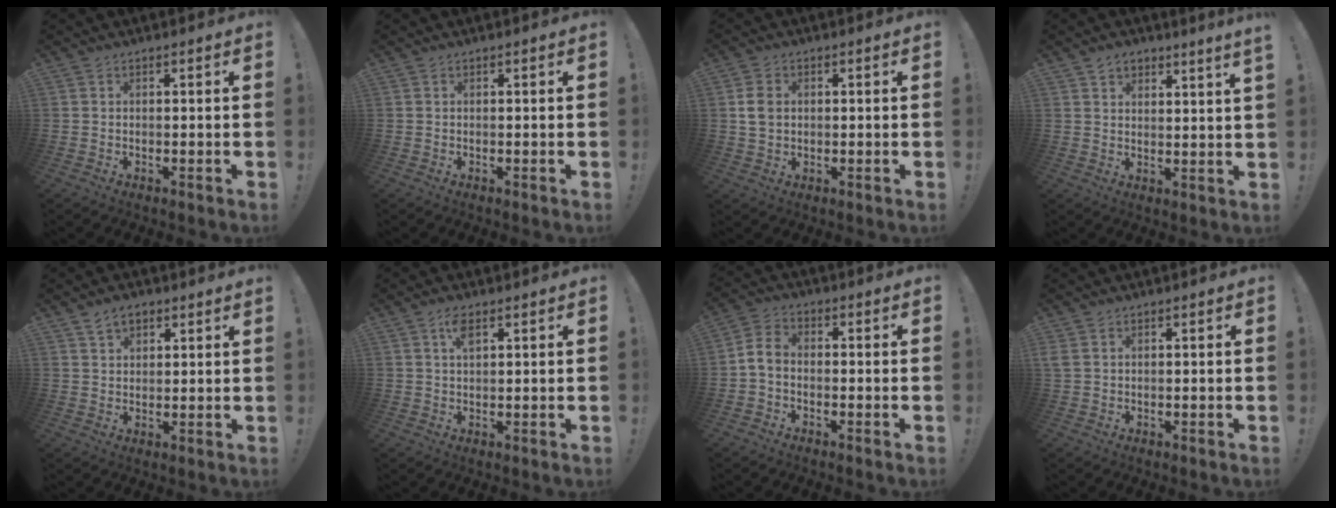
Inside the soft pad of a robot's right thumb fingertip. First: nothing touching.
{"total": 0.0}
{"total": 5.1, "force": [0.6, 3.9, 3.2], "torque": [-0.053, 0.005, 0.012]}
{"total": 3.7, "force": [3.2, 0.4, 1.8], "torque": [-0.026, -0.019, 0.055]}
{"total": 4.3, "force": [3.1, 2.2, 2.1], "torque": [-0.040, -0.008, 0.057]}
{"total": 3.9, "force": [1.9, 1.6, 3.0], "torque": [-0.056, 0.000, 0.032]}
{"total": 5.1, "force": [-1.6, 3.4, 3.4], "torque": [-0.078, 0.016, -0.026]}
{"total": 1.6, "force": [0.7, 1.0, 1.0], "torque": [-0.030, 0.006, 0.016]}